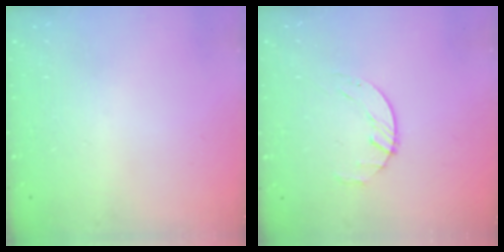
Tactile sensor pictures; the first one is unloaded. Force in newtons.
{"total": 1.6, "press": 1.6, "slide": 0.3}